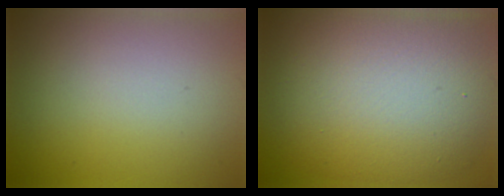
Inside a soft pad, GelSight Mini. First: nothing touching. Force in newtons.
{"total": 12.4, "press": 12.4, "slide": 0.5}